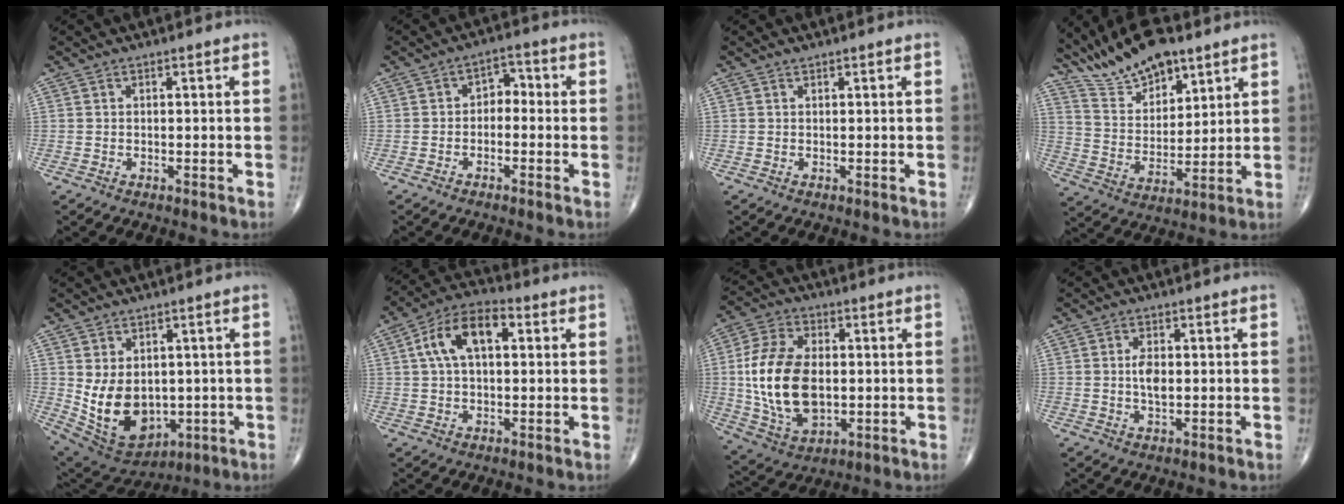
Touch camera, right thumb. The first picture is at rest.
{"total": 3.7, "force": [-0.7, 2.6, 2.6], "torque": [-0.019, 0.026, -0.024]}
{"total": 0.0}
{"total": 14.3, "force": [10.9, 5.5, 7.4], "torque": [-0.104, -0.051, 0.204]}
{"total": 13.0, "force": [-0.4, 9.3, 9.1], "torque": [-0.130, -0.008, 0.030]}
{"total": 11.4, "force": [2.7, 6.1, 9.2], "torque": [-0.167, 0.028, 0.040]}
{"total": 17.8, "force": [0.0, 10.9, 14.1], "torque": [-0.266, -0.002, 0.010]}
{"total": 3.6, "force": [0.2, 1.7, 3.2], "torque": [-0.057, -0.004, 0.003]}